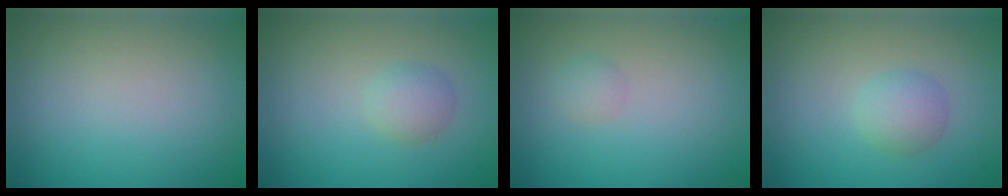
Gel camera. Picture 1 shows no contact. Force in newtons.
{"total": 1.8, "press": 1.8, "slide": 0.1}
{"total": 1.0, "press": 1.0, "slide": 0.0}
{"total": 2.1, "press": 2.1, "slide": 0.1}